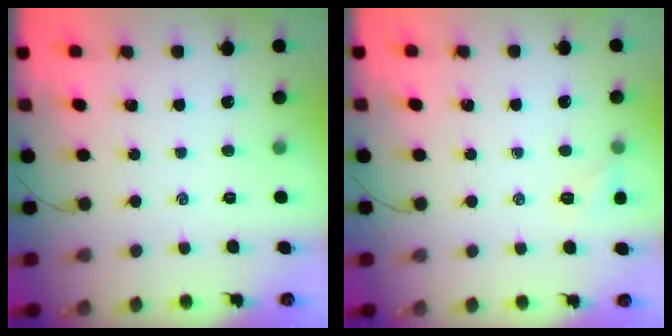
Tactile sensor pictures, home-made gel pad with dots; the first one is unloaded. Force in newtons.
{"total": 4.9, "press": 4.7, "slide": 1.4}